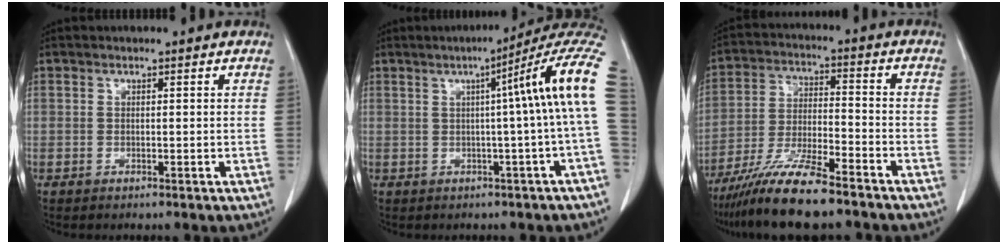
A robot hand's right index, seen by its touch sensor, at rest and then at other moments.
{"total": 11.9, "force": [2.2, -1.7, 11.6], "torque": [-0.132, 0.032, 0.020]}
{"total": 12.5, "force": [-9.9, 1.0, 7.5], "torque": [-0.139, -0.022, -0.177]}